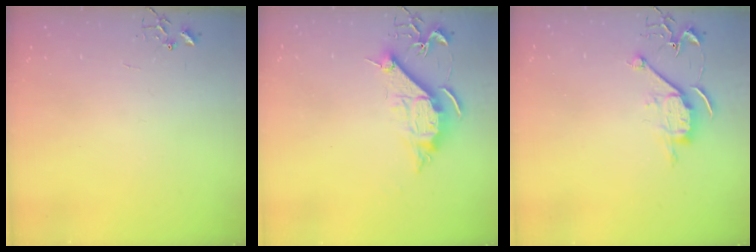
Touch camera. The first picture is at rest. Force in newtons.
{"total": 10.2, "press": 10.2, "slide": 0.6}
{"total": 9.1, "press": 9.1, "slide": 0.5}